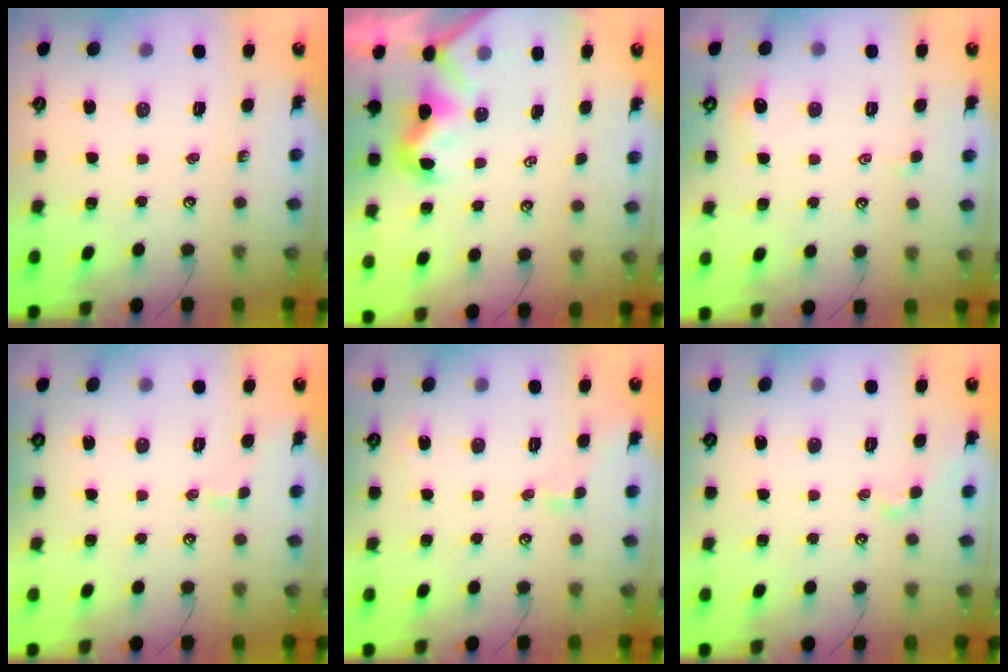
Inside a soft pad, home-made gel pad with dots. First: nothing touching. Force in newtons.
{"total": 0.8, "press": 0.5, "slide": 0.6}
{"total": 1.4, "press": 1.3, "slide": 0.4}
{"total": 0.7, "press": 0.7, "slide": 0.2}
{"total": 1.0, "press": 0.9, "slide": 0.3}
{"total": 1.4, "press": 1.4, "slide": 0.1}